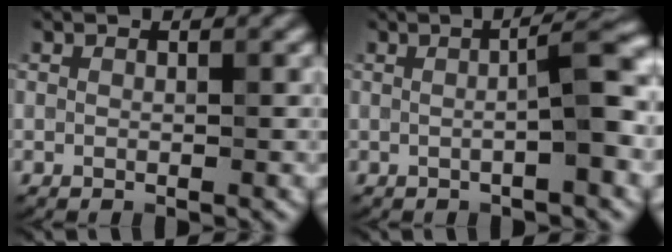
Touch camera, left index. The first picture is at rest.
{"total": 4.5, "force": [0.0, 0.7, 4.4], "torque": [-0.058, 0.015, -0.006]}